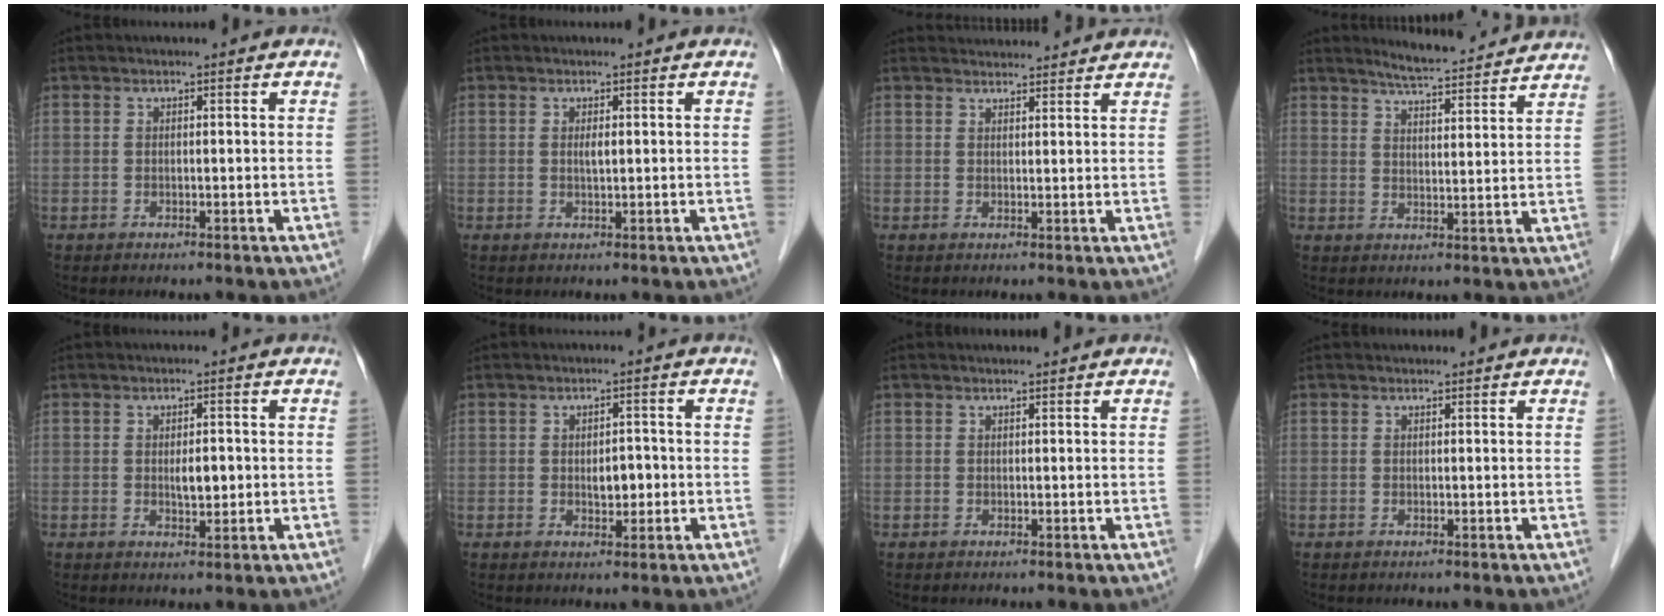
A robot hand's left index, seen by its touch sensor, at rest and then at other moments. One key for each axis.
{"total": 1.0, "fx": 0.2, "fy": 0.2, "fz": 0.9, "tx": -0.020, "ty": -0.001, "tz": 0.004}
{"total": 7.3, "fx": 7.2, "fy": 0.9, "fz": 1.0, "tx": -0.012, "ty": 0.027, "tz": 0.085}
{"total": 11.2, "fx": 10.6, "fy": 0.8, "fz": 3.5, "tx": -0.056, "ty": 0.008, "tz": 0.140}
{"total": 2.8, "fx": 0.0, "fy": 1.1, "fz": 2.6, "tx": -0.043, "ty": -0.001, "tz": 0.003}
{"total": 2.8, "fx": -0.3, "fy": 1.6, "fz": 2.3, "tx": -0.033, "ty": 0.001, "tz": 0.000}
{"total": 1.2, "fx": 1.1, "fy": 0.0, "fz": 0.4, "tx": -0.006, "ty": 0.010, "tz": 0.018}
{"total": 0.9, "fx": 0.9, "fy": 0.2, "fz": 0.0, "tx": -0.010, "ty": 0.007, "tz": 0.014}